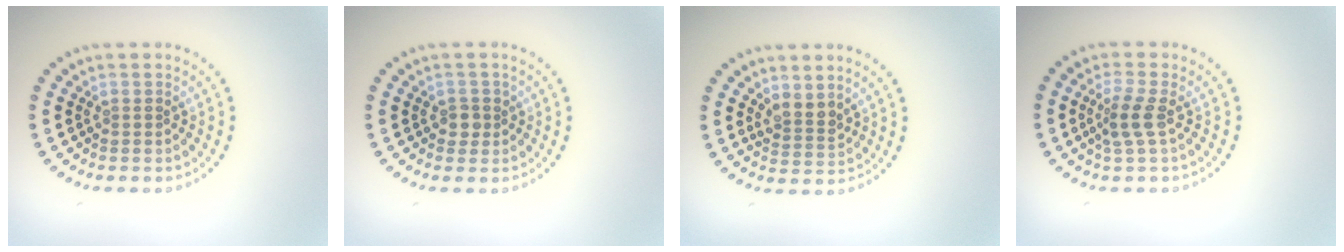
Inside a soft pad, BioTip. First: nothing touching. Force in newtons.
{"total": 1.4, "press": 1.3, "slide": 0.6}
{"total": 2.0, "press": 1.6, "slide": 1.2}
{"total": 2.3, "press": 2.0, "slide": 1.1}